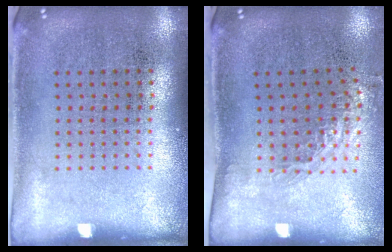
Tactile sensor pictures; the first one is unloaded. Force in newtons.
{"total": 1.2, "press": 1.0, "slide": 0.8}